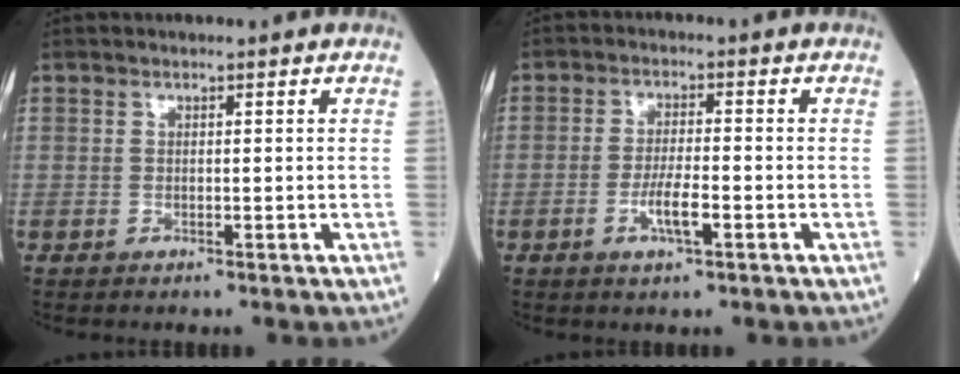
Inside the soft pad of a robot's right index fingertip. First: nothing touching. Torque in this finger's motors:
{"motor_torque": [0.16, -0.20, 0.48, 0.12]}